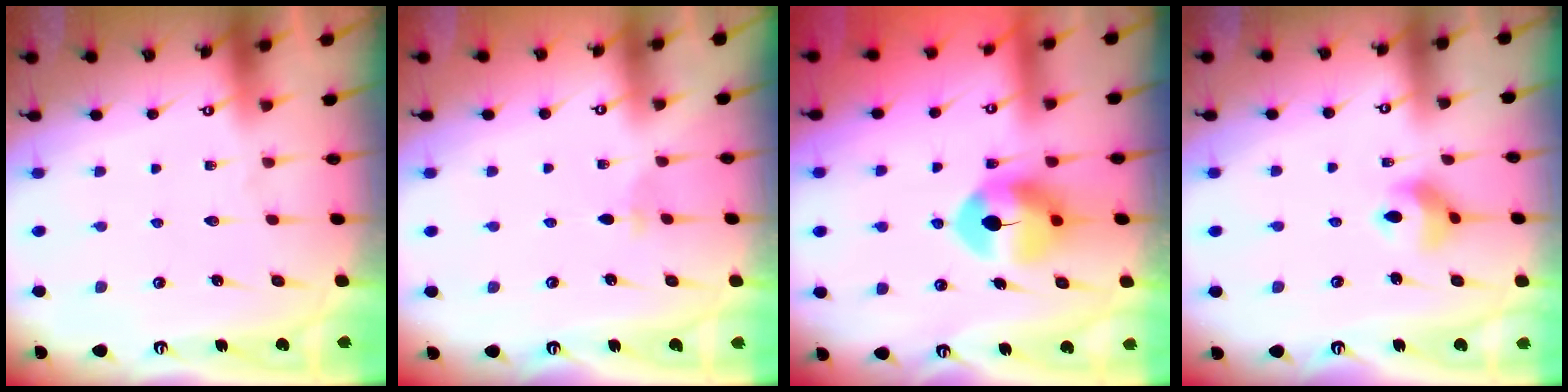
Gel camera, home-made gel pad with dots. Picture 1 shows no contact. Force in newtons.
{"total": 2.8, "press": 2.7, "slide": 0.6}
{"total": 8.8, "press": 8.8, "slide": 0.9}
{"total": 8.8, "press": 8.6, "slide": 2.1}